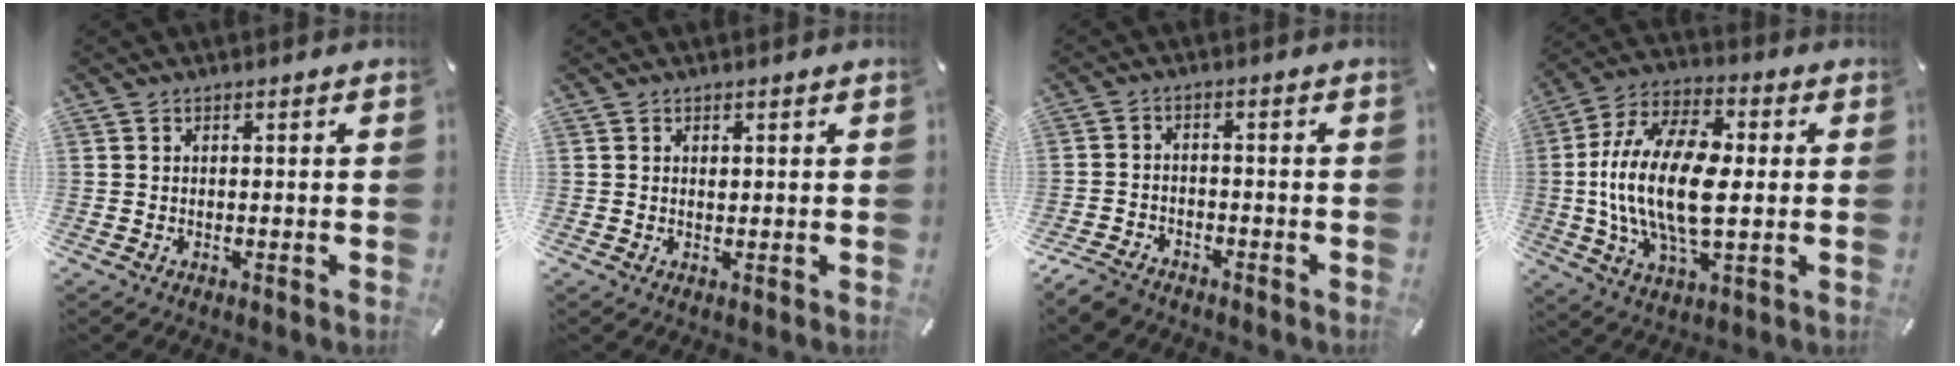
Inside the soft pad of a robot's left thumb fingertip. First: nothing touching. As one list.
[{"total": 0.6, "force": [0.3, 0.5, 0.3], "torque": [-0.006, -0.001, 0.006]}, {"total": 4.4, "force": [-3.7, 2.0, 1.4], "torque": [-0.039, 0.016, -0.075]}, {"total": 19.9, "force": [-0.3, 9.8, 17.2], "torque": [-0.371, -0.004, -0.007]}]